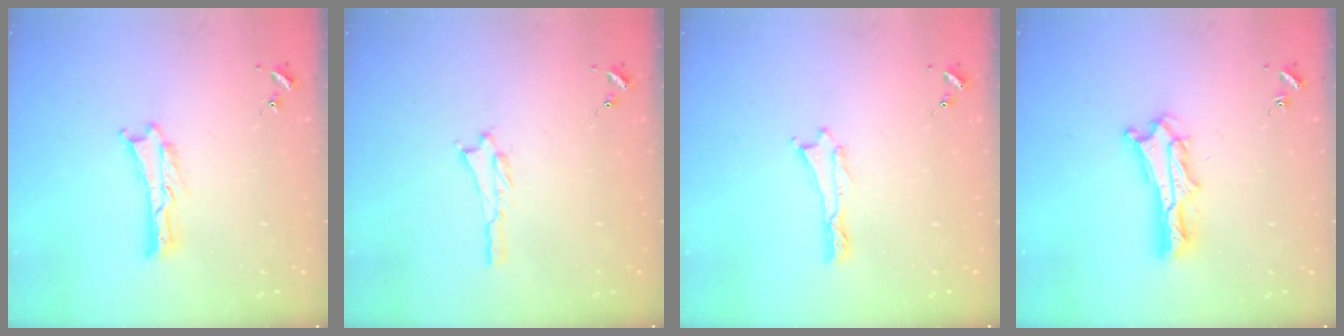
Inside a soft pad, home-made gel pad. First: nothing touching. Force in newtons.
{"total": 0.8, "press": 0.8, "slide": 0.2}
{"total": 0.0}
{"total": 5.2, "press": 5.2, "slide": 0.6}